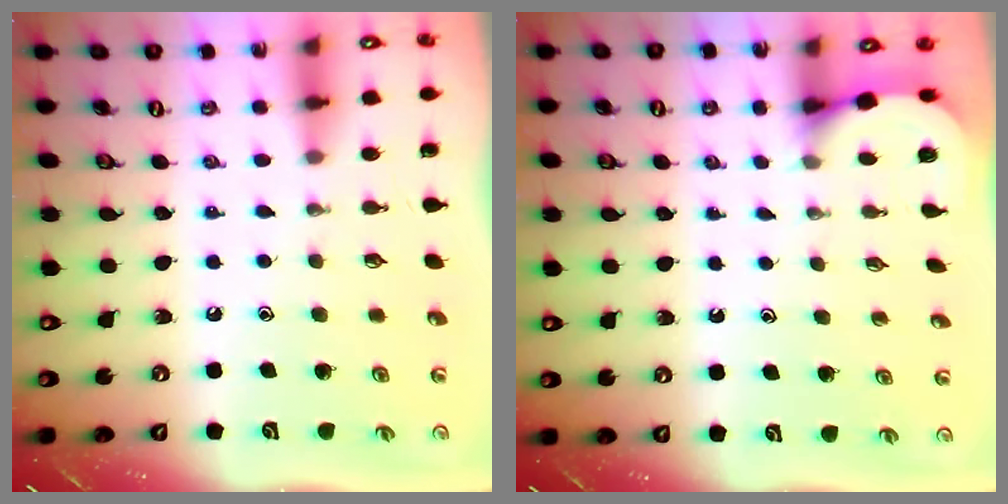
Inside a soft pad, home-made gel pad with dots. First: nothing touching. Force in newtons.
{"total": 2.6, "press": 2.6, "slide": 0.2}